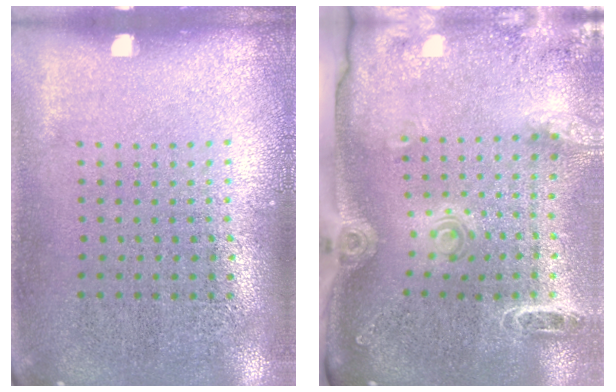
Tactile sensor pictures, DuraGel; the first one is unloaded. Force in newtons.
{"total": 2.2, "press": 1.8, "slide": 1.2}